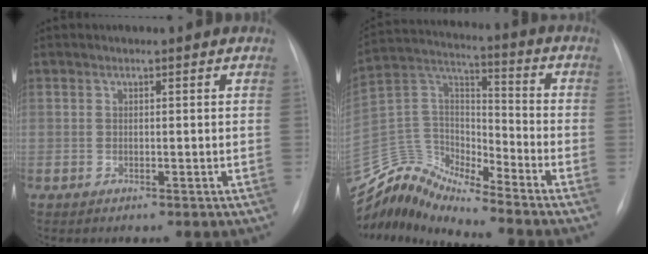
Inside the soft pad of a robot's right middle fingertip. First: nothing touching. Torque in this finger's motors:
{"motor_torque": [-0.57, -0.17, -0.16, -0.07]}